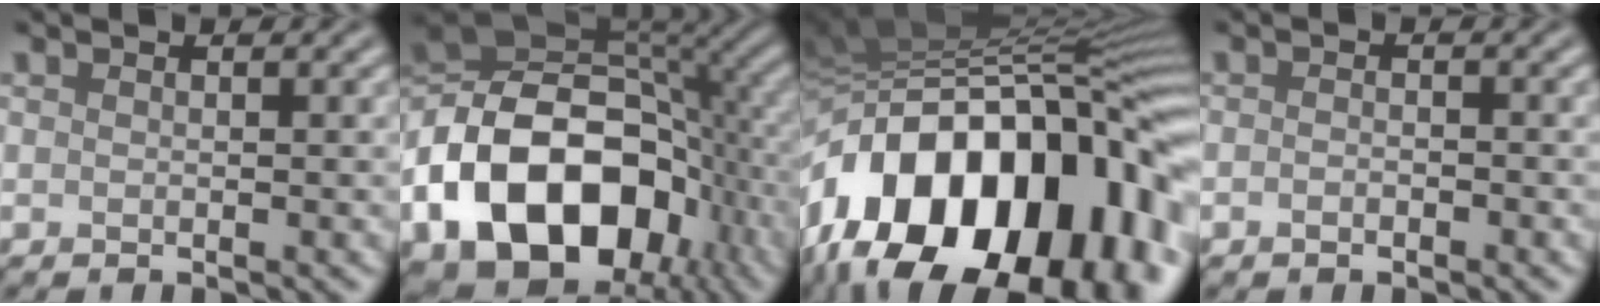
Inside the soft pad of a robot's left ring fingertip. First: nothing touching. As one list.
[{"total": 17.2, "force": [-6.1, 11.8, 11.0], "torque": [-0.200, -0.013, -0.107]}, {"total": 20.4, "force": [-7.1, 11.6, 15.2], "torque": [-0.247, 0.004, -0.110]}, {"total": 1.0, "force": [-0.6, 0.5, 0.7], "torque": [-0.012, 0.000, -0.011]}]